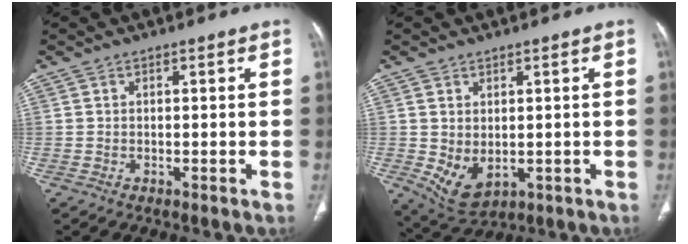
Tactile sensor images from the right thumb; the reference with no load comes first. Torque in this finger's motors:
{"motor_torque": [-0.43, 0.65, 0.27, 0.66, 0.22]}